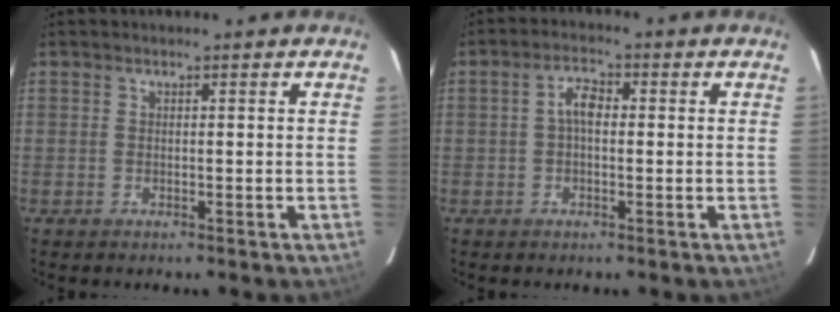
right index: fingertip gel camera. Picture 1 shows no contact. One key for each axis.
{"total": 3.5, "fx": 0.1, "fy": 1.8, "fz": 2.9, "tx": -0.057, "ty": 0.014, "tz": 0.001}